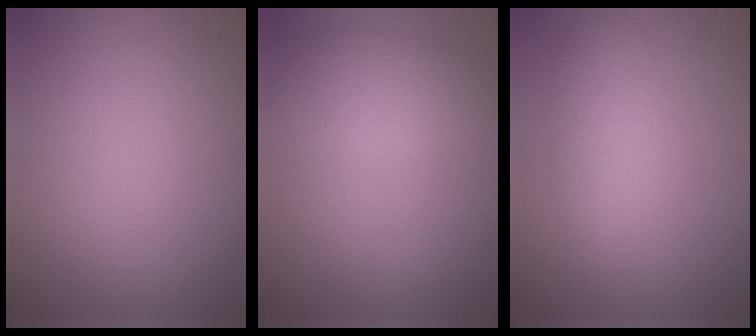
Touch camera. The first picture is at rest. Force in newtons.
{"total": 3.3, "press": 3.3, "slide": 0.1}
{"total": 2.9, "press": 2.9, "slide": 0.1}